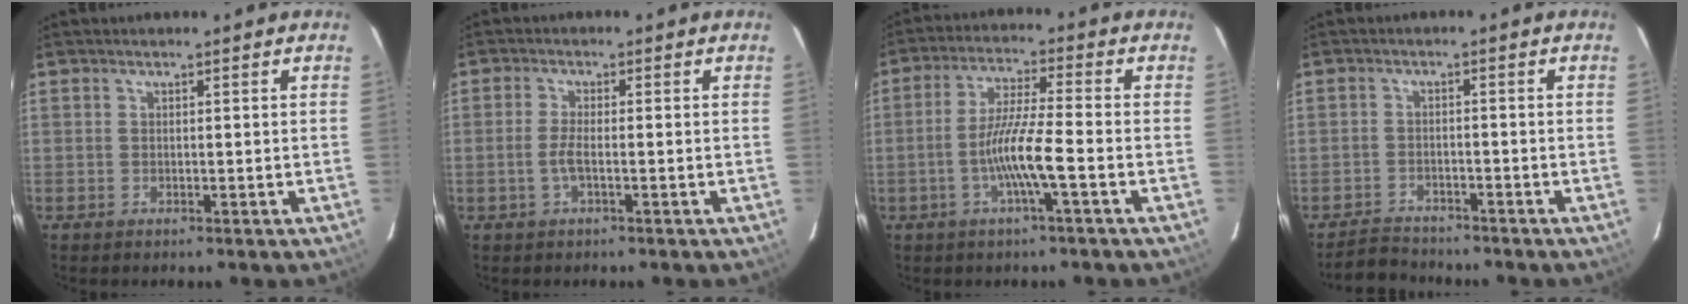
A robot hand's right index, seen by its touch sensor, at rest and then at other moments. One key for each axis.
{"total": 2.8, "fx": -0.9, "fy": 0.6, "fz": 2.6, "tx": -0.056, "ty": -0.001, "tz": -0.020}
{"total": 8.2, "fx": -3.0, "fy": -0.2, "fz": 7.6, "tx": -0.155, "ty": 0.000, "tz": -0.056}
{"total": 4.8, "fx": -4.5, "fy": 1.7, "fz": 0.3, "tx": -0.024, "ty": 0.009, "tz": -0.078}